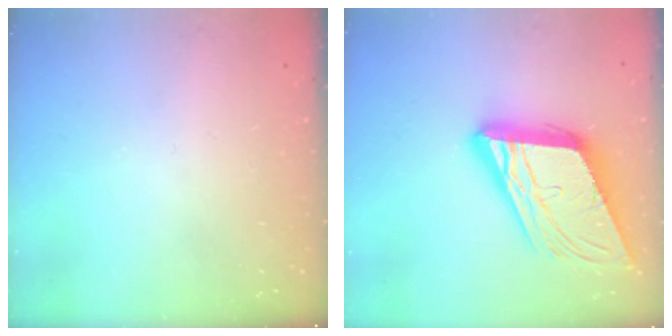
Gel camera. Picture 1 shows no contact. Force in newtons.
{"total": 22.5, "press": 22.0, "slide": 4.5}